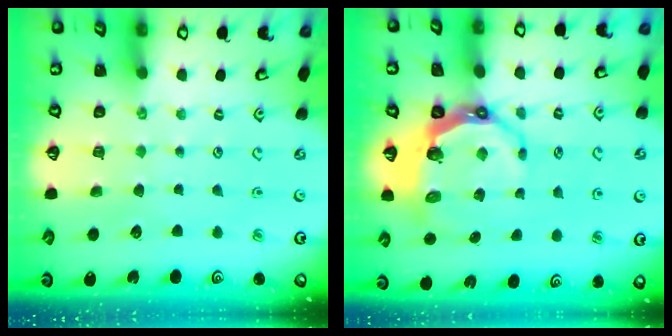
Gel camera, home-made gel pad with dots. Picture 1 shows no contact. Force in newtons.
{"total": 8.2, "press": 7.2, "slide": 3.8}